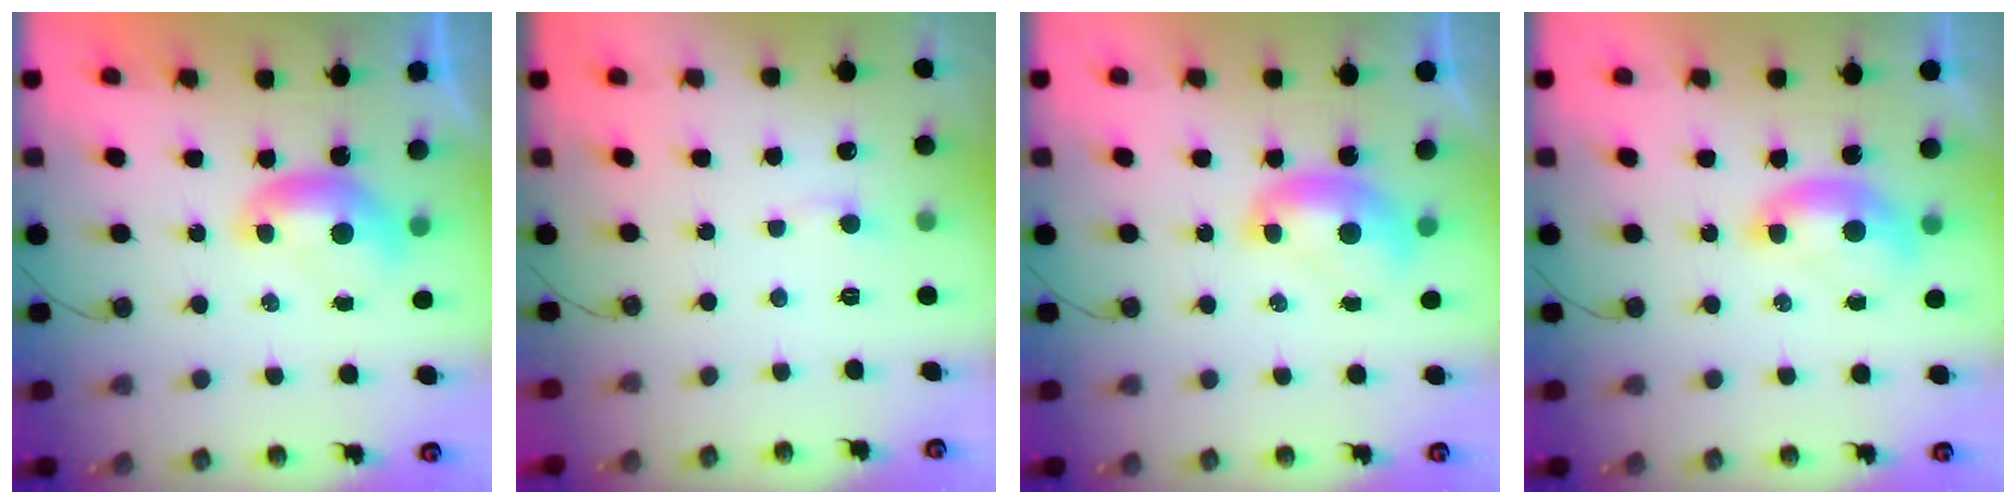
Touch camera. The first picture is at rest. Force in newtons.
{"total": 1.0, "press": 0.8, "slide": 0.5}
{"total": 1.6, "press": 1.5, "slide": 0.1}
{"total": 1.5, "press": 1.4, "slide": 0.6}